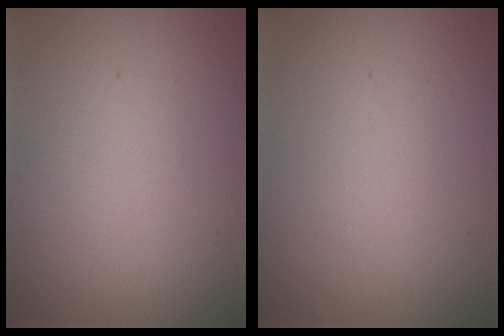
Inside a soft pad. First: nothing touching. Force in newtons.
{"total": 0.0}